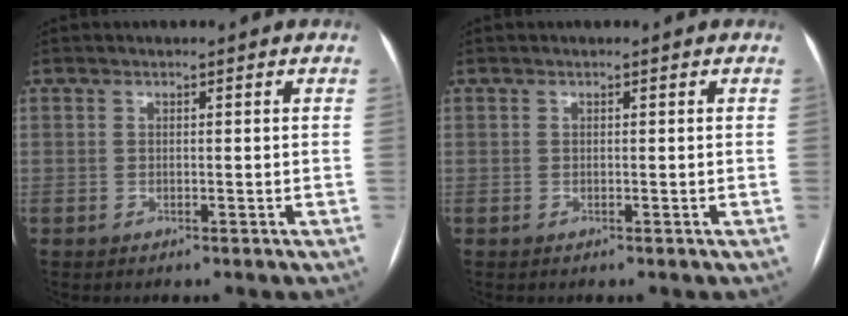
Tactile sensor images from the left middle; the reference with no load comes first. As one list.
[{"total": 0.0}]